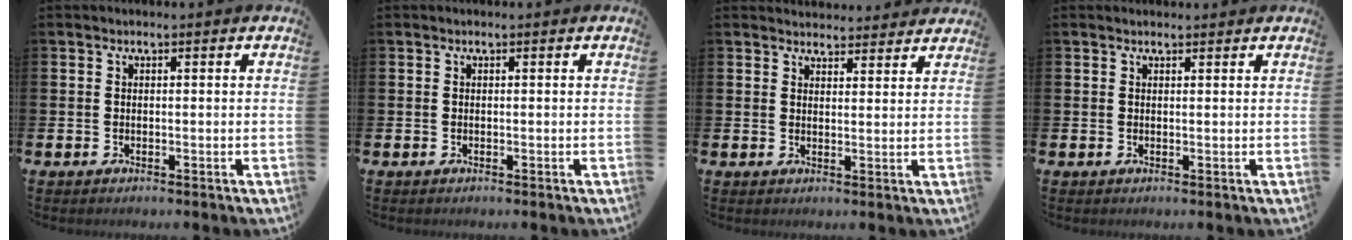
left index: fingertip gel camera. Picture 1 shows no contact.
{"total": 0.0}
{"total": 3.5, "force": [3.3, 0.9, -0.1], "torque": [0.008, -0.021, 0.059]}
{"total": 0.8, "force": [0.8, 0.2, 0.1], "torque": [0.011, -0.003, 0.011]}